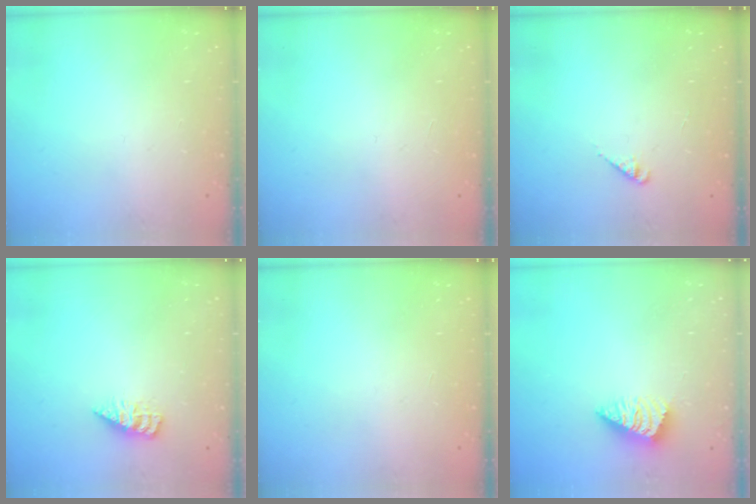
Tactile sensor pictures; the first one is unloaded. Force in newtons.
{"total": 0.0}
{"total": 1.8, "press": 1.8, "slide": 0.3}
{"total": 2.4, "press": 2.4, "slide": 0.3}
{"total": 0.0}
{"total": 2.4, "press": 2.4, "slide": 0.4}